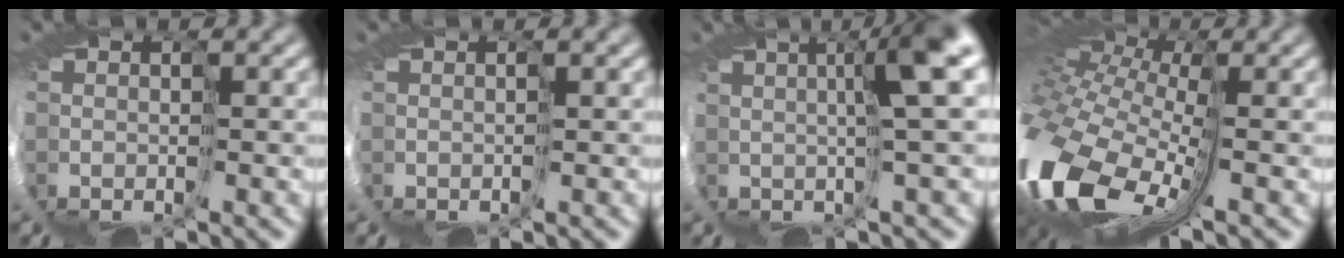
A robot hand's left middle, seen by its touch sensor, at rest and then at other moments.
{"total": 0.5, "force": [0.3, -0.4, 0.0], "torque": [-0.003, -0.002, 0.001]}
{"total": 5.6, "force": [2.3, -0.2, 5.1], "torque": [-0.067, 0.013, 0.027]}
{"total": 15.7, "force": [-3.7, 8.8, 12.4], "torque": [-0.275, -0.061, -0.043]}